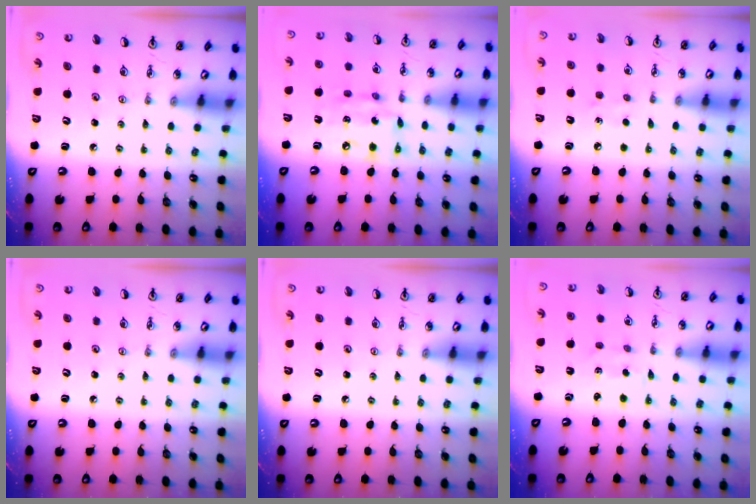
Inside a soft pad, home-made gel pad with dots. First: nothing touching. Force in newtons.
{"total": 11.4, "press": 11.3, "slide": 1.2}
{"total": 4.8, "press": 4.8, "slide": 0.5}
{"total": 0.0}
{"total": 0.0}
{"total": 1.3, "press": 1.2, "slide": 0.6}